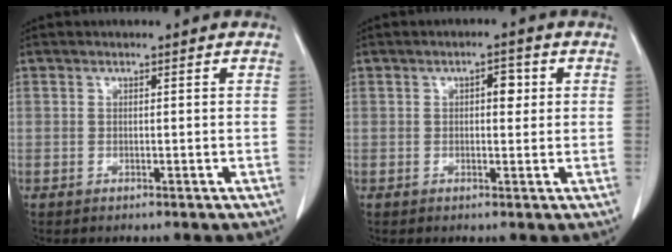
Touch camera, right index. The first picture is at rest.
{"total": 2.5, "force": [0.6, 1.2, 2.2], "torque": [-0.031, 0.008, 0.007]}